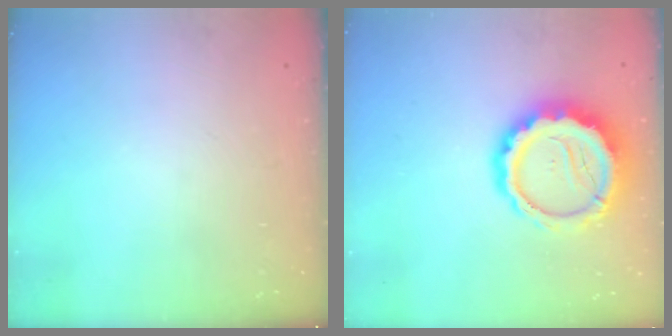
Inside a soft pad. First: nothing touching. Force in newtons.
{"total": 13.4, "press": 13.0, "slide": 3.1}